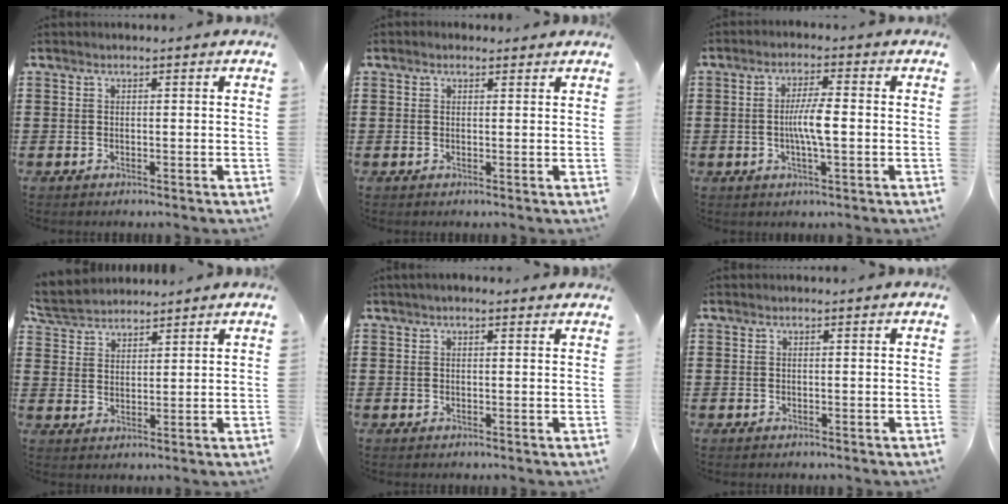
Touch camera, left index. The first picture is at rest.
{"total": 0.7, "force": [0.4, 0.5, 0.3], "torque": [-0.006, 0.005, 0.008]}
{"total": 5.5, "force": [-0.6, 1.0, 5.3], "torque": [-0.109, -0.002, -0.018]}
{"total": 4.3, "force": [4.0, 1.5, 0.7], "torque": [-0.032, -0.008, 0.074]}
{"total": 1.1, "force": [0.6, 0.5, 0.7], "torque": [-0.015, 0.005, 0.010]}
{"total": 0.0}